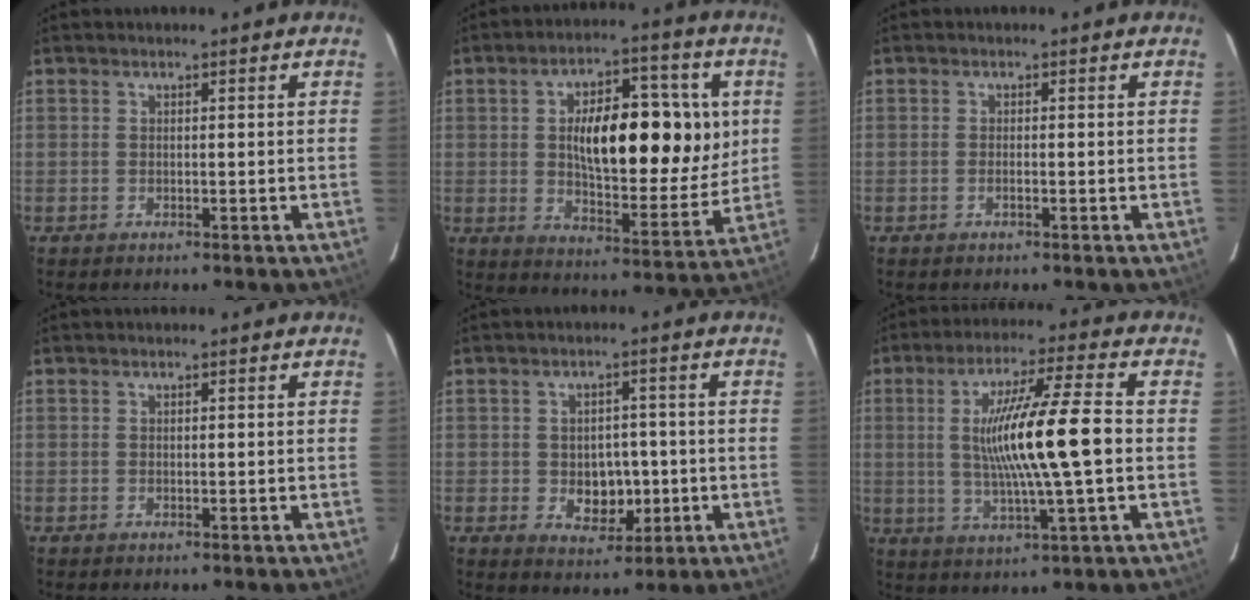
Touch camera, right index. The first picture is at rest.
{"total": 18.3, "force": [3.0, 7.2, 16.5], "torque": [-0.246, 0.020, 0.053]}
{"total": 0.7, "force": [-0.3, 0.1, 0.7], "torque": [-0.016, 0.000, -0.005]}
{"total": 0.0}
{"total": 5.9, "force": [-0.9, 4.1, 4.2], "torque": [-0.055, 0.004, -0.003]}
{"total": 13.9, "force": [0.1, 0.0, 13.9], "torque": [-0.253, 0.001, 0.001]}